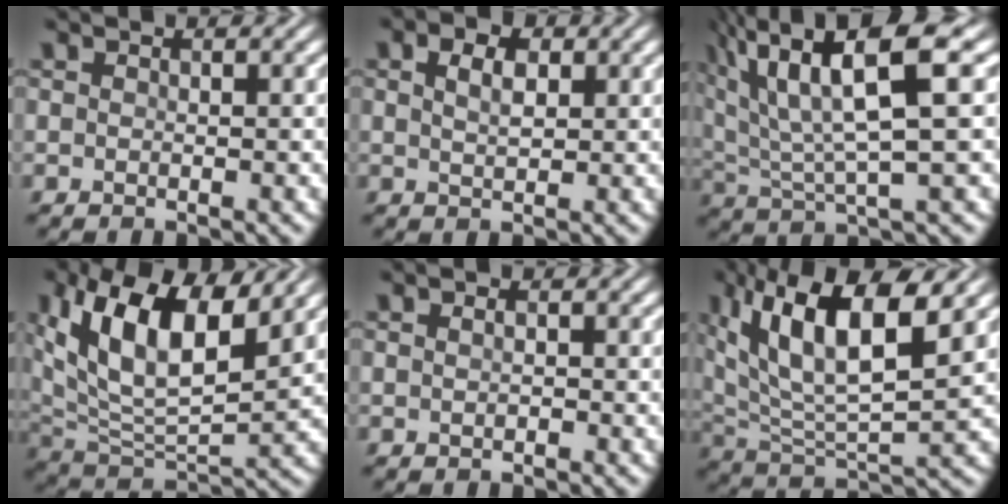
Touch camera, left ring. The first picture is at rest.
{"total": 3.3, "force": [1.4, 1.9, 2.3], "torque": [-0.039, 0.009, 0.013]}
{"total": 11.9, "force": [5.6, 3.1, 10.0], "torque": [-0.192, 0.023, 0.104]}
{"total": 12.1, "force": [4.9, 5.6, 9.5], "torque": [-0.176, 0.004, 0.086]}
{"total": 0.8, "force": [0.2, 0.5, 0.6], "torque": [-0.006, -0.006, 0.001]}
{"total": 11.0, "force": [5.2, 3.8, 8.9], "torque": [-0.164, 0.006, 0.095]}